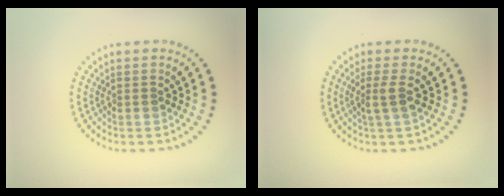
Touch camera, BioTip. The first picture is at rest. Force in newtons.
{"total": 1.9, "press": 1.5, "slide": 1.2}